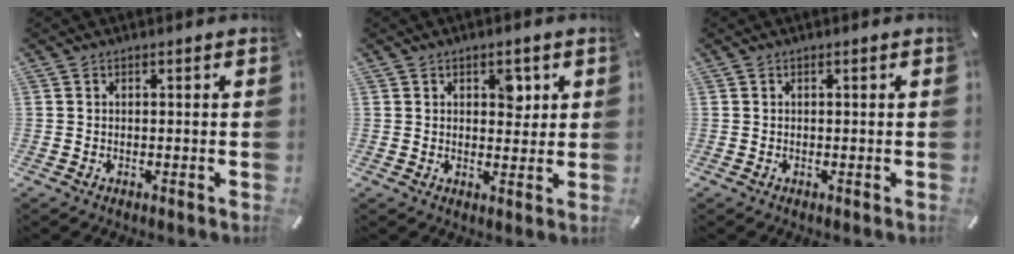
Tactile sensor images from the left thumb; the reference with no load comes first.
{"total": 4.3, "force": [1.8, 2.8, 2.8], "torque": [-0.013, -0.012, 0.019]}
{"total": 0.0}